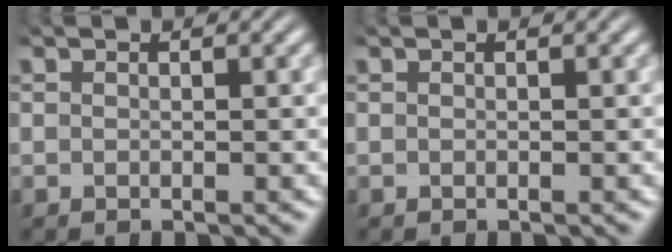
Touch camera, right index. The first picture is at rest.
{"total": 0.0}